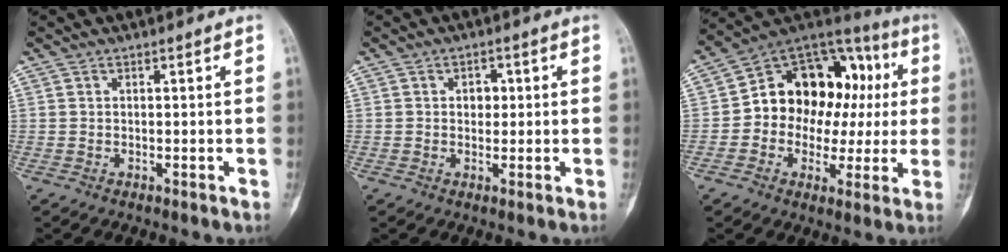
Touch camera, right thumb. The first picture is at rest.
{"total": 3.2, "force": [0.5, 2.5, 2.0], "torque": [-0.008, 0.004, 0.003]}
{"total": 20.4, "force": [1.4, 15.1, 13.7], "torque": [-0.141, 0.056, 0.022]}